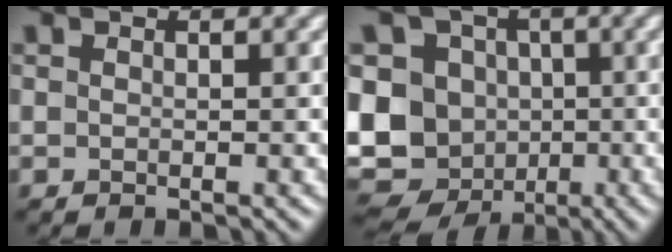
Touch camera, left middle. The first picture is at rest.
{"total": 12.0, "force": [-1.8, 10.5, 5.6], "torque": [-0.096, 0.000, -0.057]}